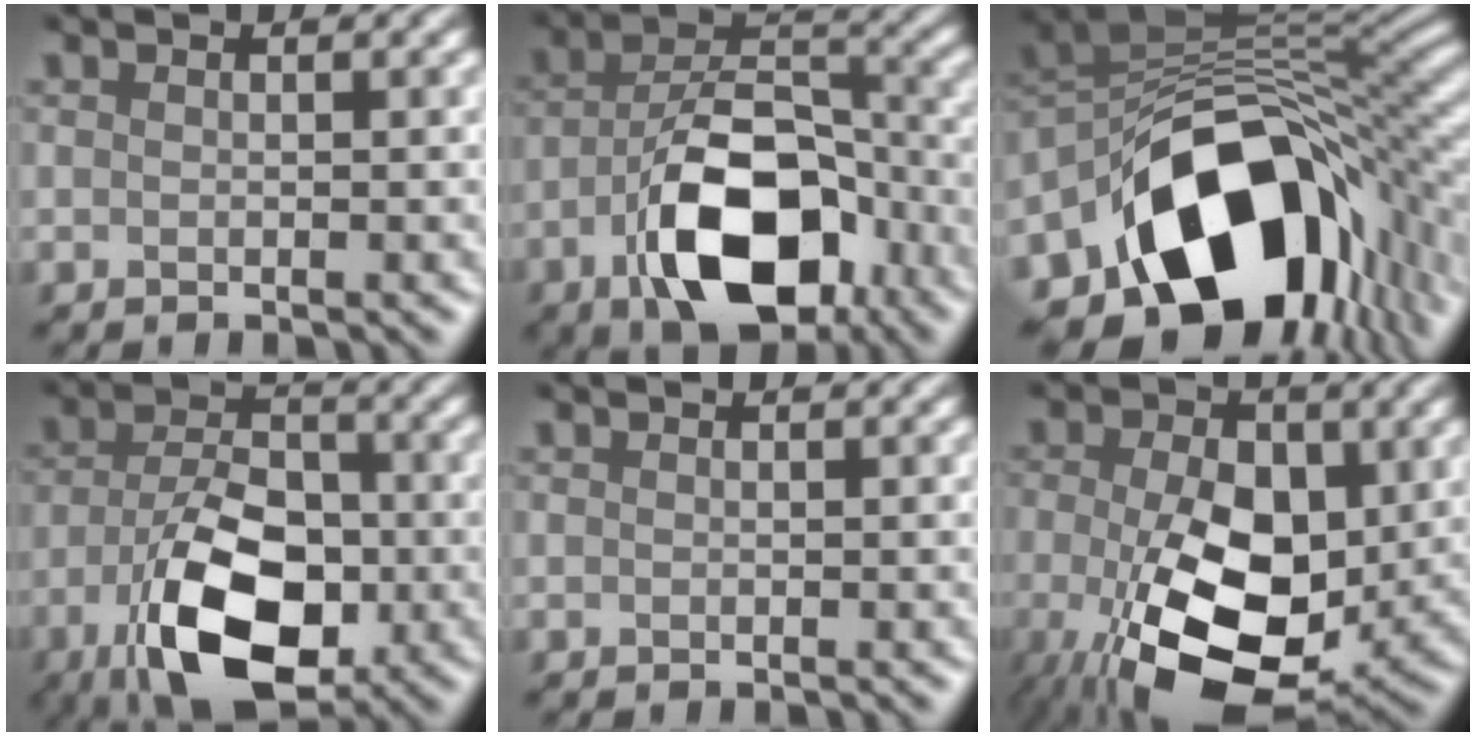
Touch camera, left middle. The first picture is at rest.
{"total": 10.7, "force": [-5.2, 5.7, 7.5], "torque": [-0.133, 0.006, -0.084]}
{"total": 15.2, "force": [-5.5, 10.3, 9.7], "torque": [-0.158, -0.006, -0.080]}
{"total": 9.8, "force": [-4.8, 4.9, 7.1], "torque": [-0.140, 0.004, -0.083]}
{"total": 0.0}
{"total": 12.3, "force": [-3.3, 7.0, 9.6], "torque": [-0.174, -0.025, -0.044]}